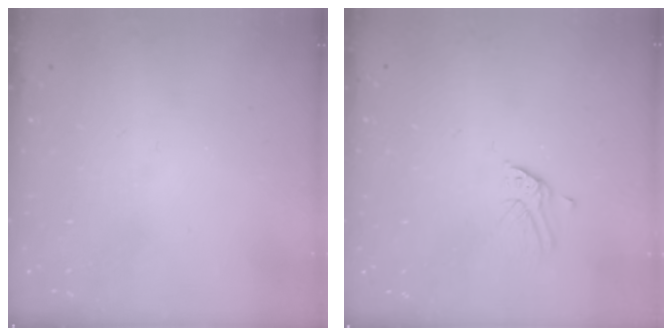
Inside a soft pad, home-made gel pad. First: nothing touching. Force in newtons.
{"total": 2.1, "press": 2.1, "slide": 0.1}